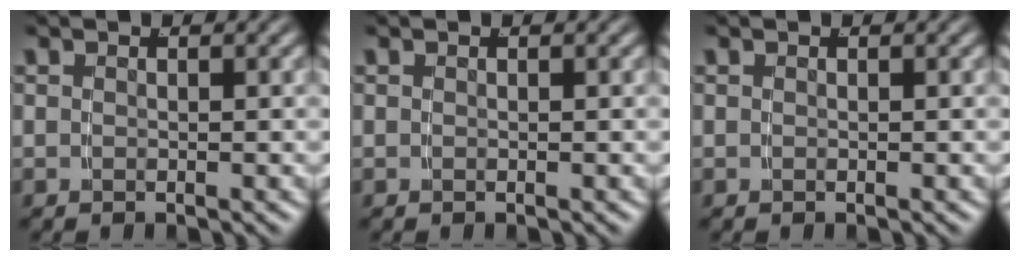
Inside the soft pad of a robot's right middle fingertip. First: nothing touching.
{"total": 0.0}
{"total": 0.0}